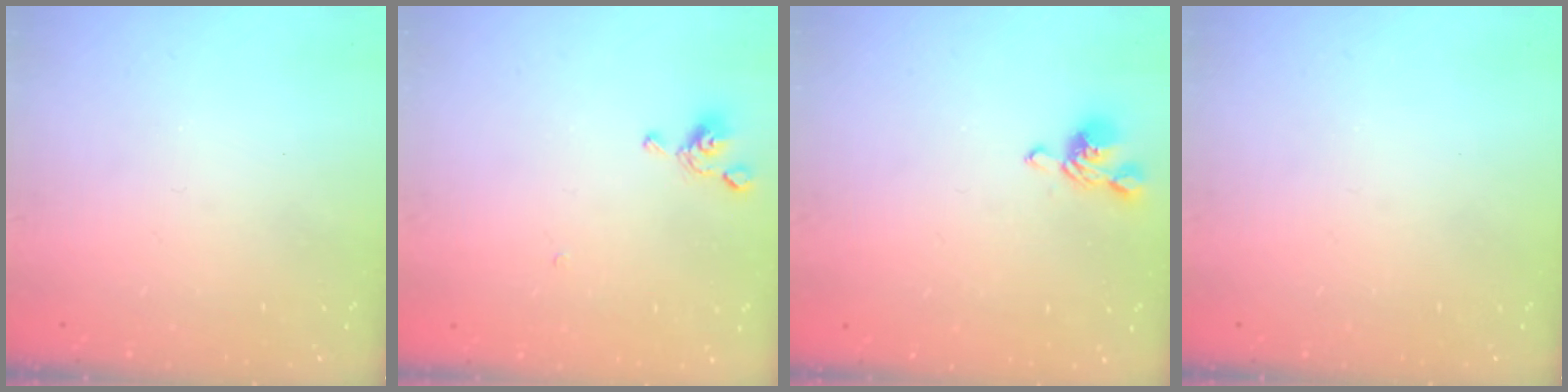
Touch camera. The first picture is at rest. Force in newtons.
{"total": 3.8, "press": 3.8, "slide": 0.6}
{"total": 4.0, "press": 4.0, "slide": 0.4}
{"total": 0.0}